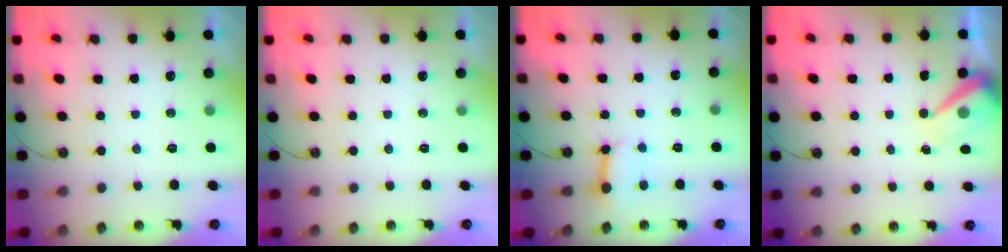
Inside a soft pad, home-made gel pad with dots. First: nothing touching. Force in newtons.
{"total": 0.0}
{"total": 7.2, "press": 7.1, "slide": 0.9}
{"total": 7.8, "press": 7.7, "slide": 0.6}